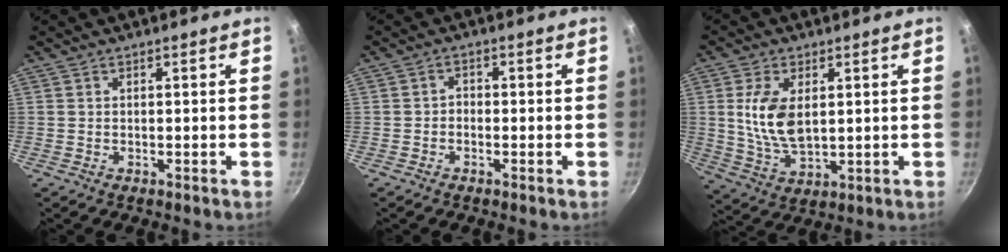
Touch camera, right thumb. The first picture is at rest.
{"total": 1.4, "force": [-0.8, 1.0, 0.6], "torque": [-0.006, 0.011, -0.017]}
{"total": 10.0, "force": [1.8, 5.4, 8.2], "torque": [-0.159, -0.016, 0.042]}